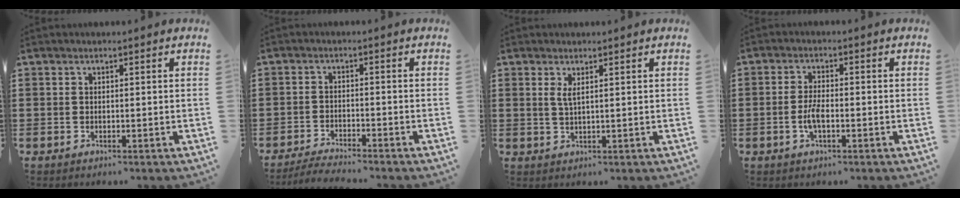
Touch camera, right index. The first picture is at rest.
{"total": 3.0, "force": [-3.0, -0.2, 0.5], "torque": [-0.009, 0.000, -0.060]}
{"total": 1.7, "force": [0.9, 0.3, 1.5], "torque": [-0.032, 0.001, 0.015]}
{"total": 3.6, "force": [-1.0, 1.3, 3.2], "torque": [-0.072, -0.001, -0.022]}